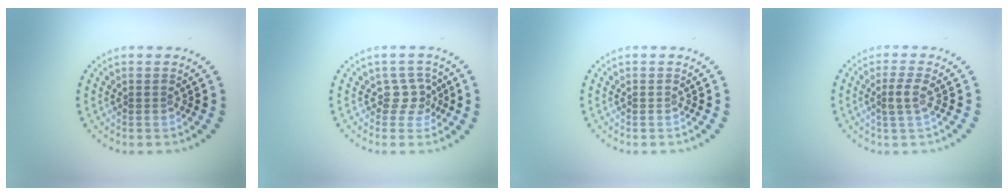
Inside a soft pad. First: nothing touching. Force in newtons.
{"total": 1.9, "press": 1.3, "slide": 1.3}
{"total": 0.0}
{"total": 1.7, "press": 1.4, "slide": 1.0}